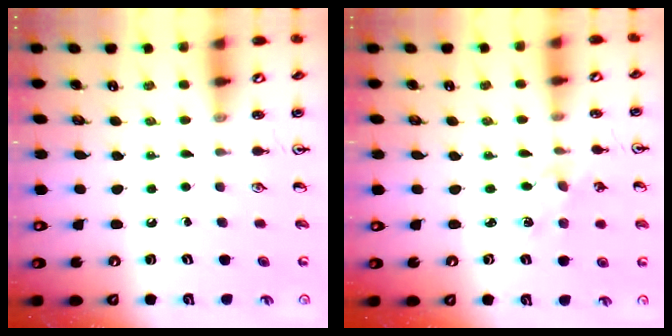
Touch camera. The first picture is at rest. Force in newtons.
{"total": 1.2, "press": 1.2, "slide": 0.2}